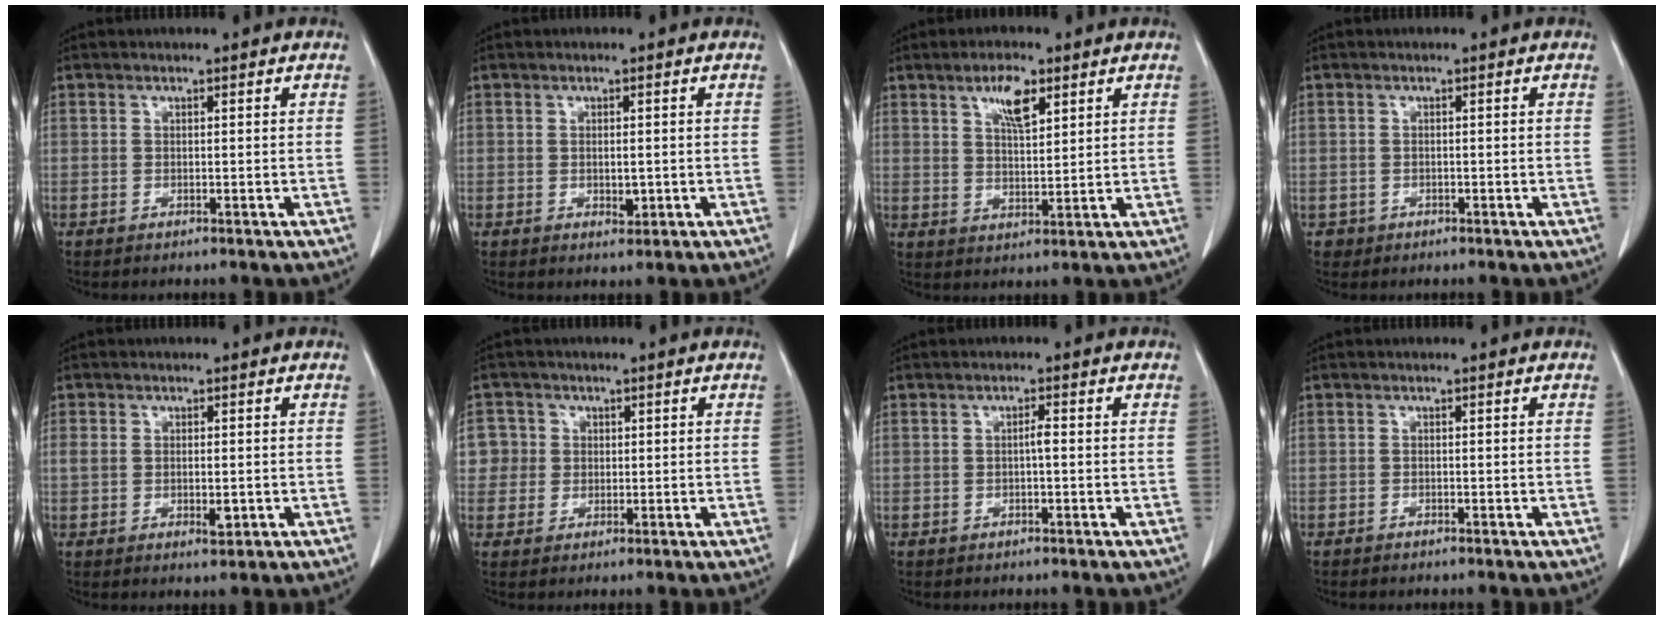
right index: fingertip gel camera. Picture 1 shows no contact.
{"total": 2.3, "force": [-0.3, 1.2, 1.9], "torque": [-0.036, -0.003, 0.001]}
{"total": 6.1, "force": [3.3, 2.0, 4.7], "torque": [-0.089, 0.001, 0.060]}
{"total": 2.0, "force": [-0.7, 1.9, 0.0], "torque": [0.001, 0.007, -0.010]}
{"total": 4.5, "force": [-0.6, 2.5, 3.7], "torque": [-0.079, 0.006, -0.001]}
{"total": 6.4, "force": [1.0, 6.3, 0.7], "torque": [-0.013, 0.025, 0.021]}
{"total": 0.8, "force": [-0.1, 0.3, 0.7], "torque": [-0.015, 0.002, 0.000]}
{"total": 1.1, "force": [-0.8, 0.5, 0.5], "torque": [-0.011, 0.000, -0.011]}